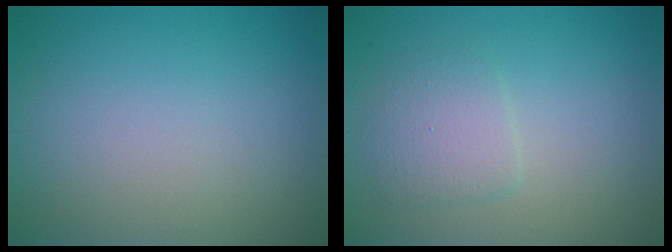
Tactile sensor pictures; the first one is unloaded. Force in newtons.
{"total": 2.3, "press": 2.3, "slide": 0.1}